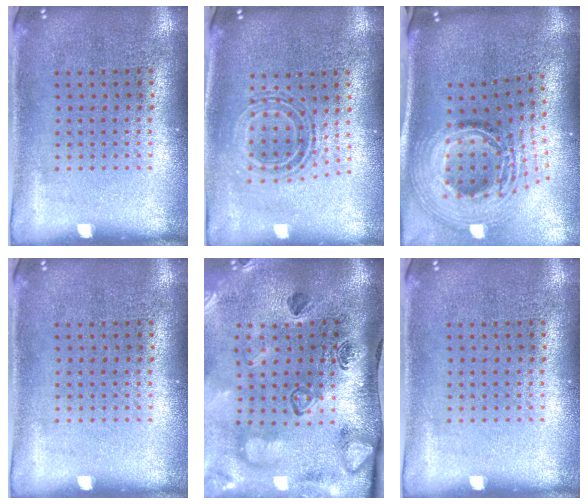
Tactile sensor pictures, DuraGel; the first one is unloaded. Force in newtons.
{"total": 0.8, "press": 0.7, "slide": 0.3}
{"total": 2.8, "press": 2.0, "slide": 2.0}
{"total": 0.0}
{"total": 3.1, "press": 2.6, "slide": 1.8}
{"total": 0.0}